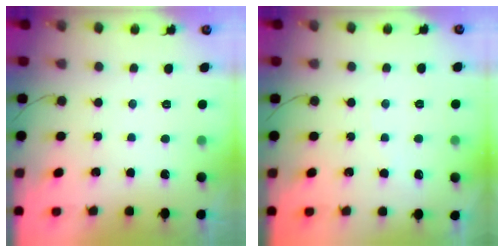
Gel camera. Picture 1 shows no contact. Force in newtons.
{"total": 1.8, "press": 1.7, "slide": 0.4}